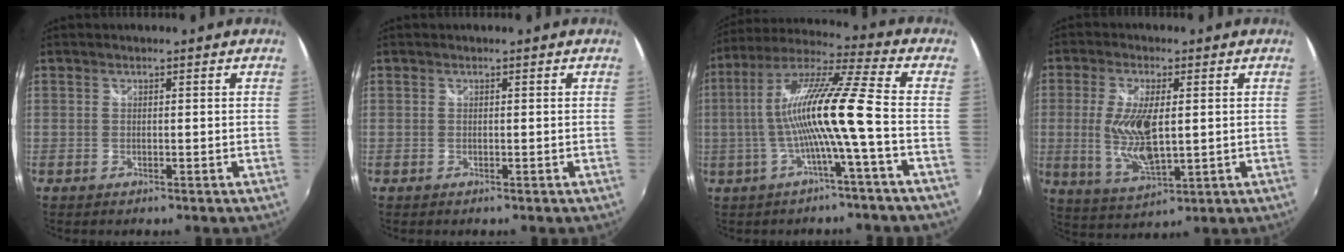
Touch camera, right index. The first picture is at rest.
{"total": 0.0}
{"total": 13.4, "force": [-2.6, -1.4, 13.0], "torque": [-0.232, 0.004, -0.045]}
{"total": 10.8, "force": [0.0, 4.2, 10.0], "torque": [-0.196, -0.013, 0.008]}